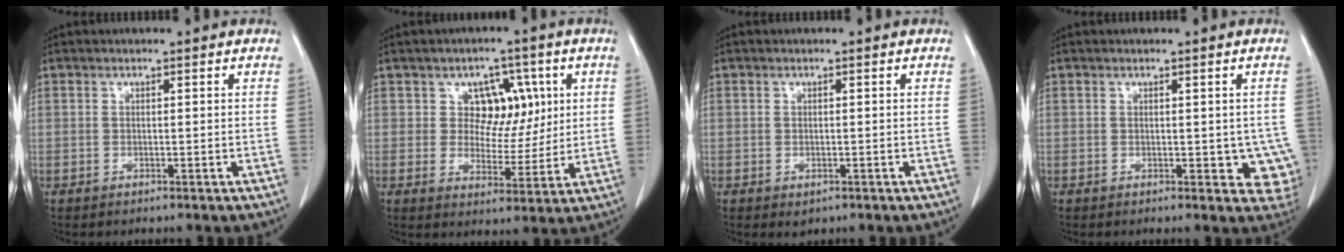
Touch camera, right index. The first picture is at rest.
{"total": 7.1, "force": [2.1, 5.6, 3.8], "torque": [-0.040, 0.016, 0.038]}
{"total": 1.8, "force": [-0.9, 1.1, 1.1], "torque": [-0.013, -0.002, -0.001]}
{"total": 5.4, "force": [-0.8, 3.1, 4.4], "torque": [-0.025, -0.004, -0.008]}